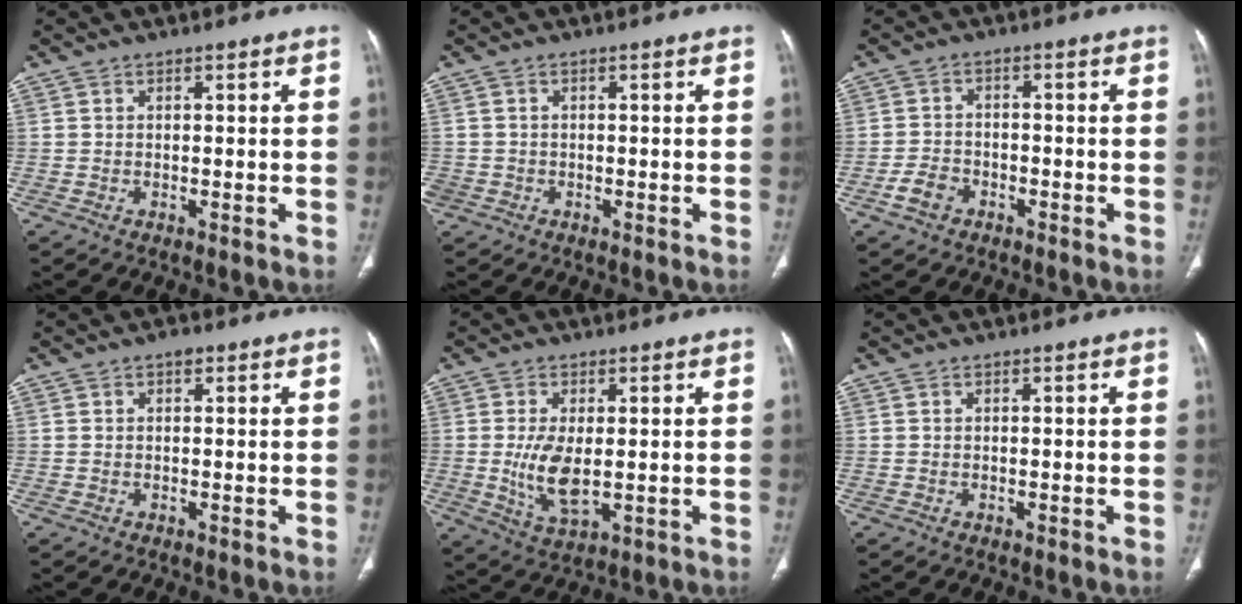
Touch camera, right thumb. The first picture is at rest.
{"total": 2.5, "force": [-1.0, 2.2, 0.7], "torque": [-0.014, 0.007, -0.019]}
{"total": 4.1, "force": [-2.3, 2.8, 1.8], "torque": [-0.034, 0.020, -0.040]}
{"total": 1.4, "force": [0.7, 0.8, 0.8], "torque": [-0.003, 0.003, 0.007]}
{"total": 8.1, "force": [-0.3, 3.8, 7.1], "torque": [-0.139, -0.016, 0.006]}
{"total": 0.0}